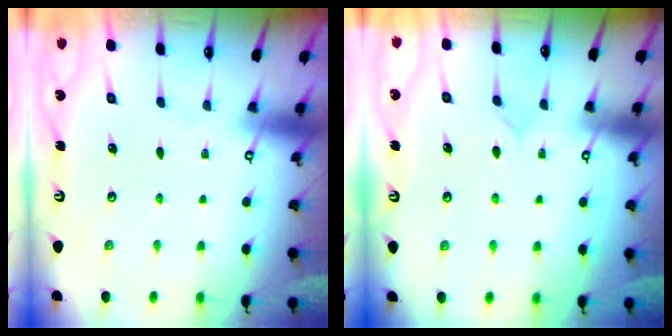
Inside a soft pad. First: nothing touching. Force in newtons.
{"total": 5.7, "press": 5.7, "slide": 0.4}